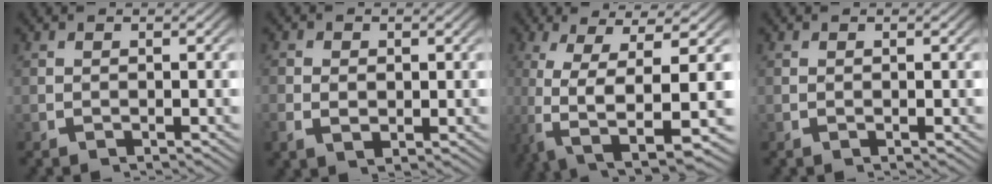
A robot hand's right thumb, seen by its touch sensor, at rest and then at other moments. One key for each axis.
{"total": 2.0, "fx": 0.1, "fy": 1.6, "fz": 1.2, "tx": -0.031, "ty": -0.014, "tz": 0.012}
{"total": 10.8, "fx": -2.9, "fy": 4.4, "fz": 9.4, "tx": -0.181, "ty": -0.033, "tz": -0.021}
{"total": 0.0}